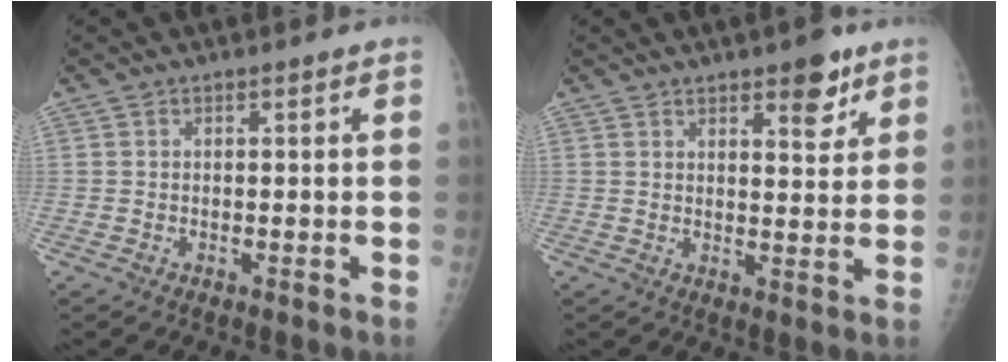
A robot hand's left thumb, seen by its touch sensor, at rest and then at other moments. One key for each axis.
{"total": 6.4, "fx": 4.0, "fy": 2.4, "fz": 4.3, "tx": -0.038, "ty": -0.024, "tz": 0.052}